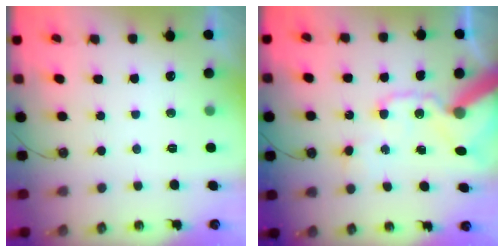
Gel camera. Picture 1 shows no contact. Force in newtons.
{"total": 17.7, "press": 17.5, "slide": 2.6}